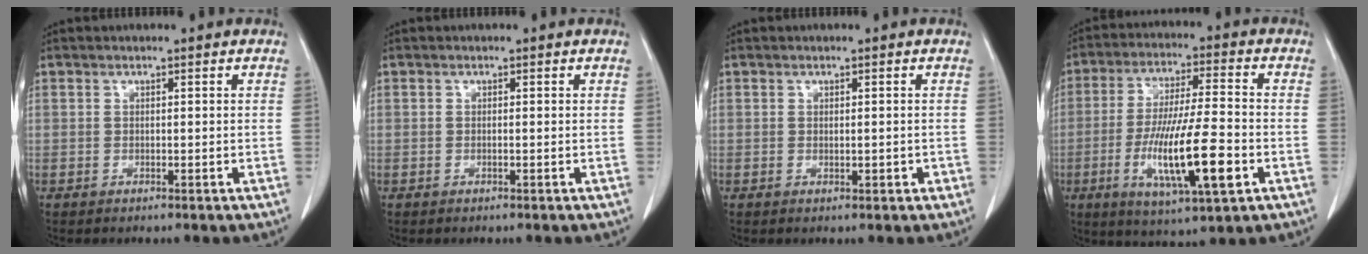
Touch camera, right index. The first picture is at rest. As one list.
[{"total": 0.0}, {"total": 1.1, "force": [-0.2, 0.5, 1.0], "torque": [-0.016, -0.002, 0.001]}, {"total": 14.9, "force": [-4.4, 1.8, 14.1], "torque": [-0.266, -0.018, -0.073]}]